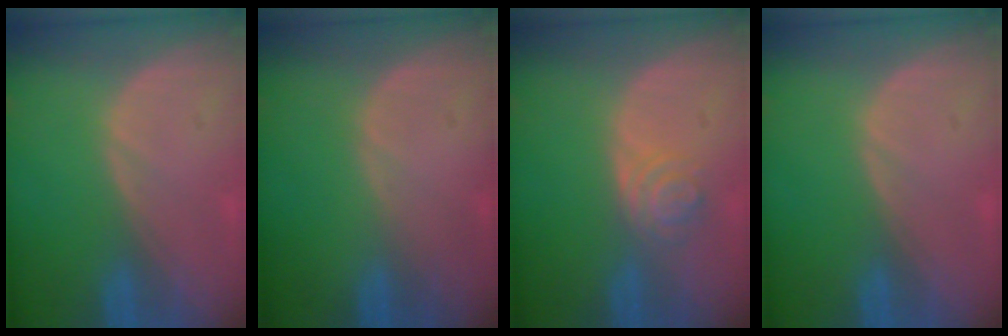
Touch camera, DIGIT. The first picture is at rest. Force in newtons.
{"total": 0.0}
{"total": 4.0, "press": 3.5, "slide": 2.0}
{"total": 0.0}